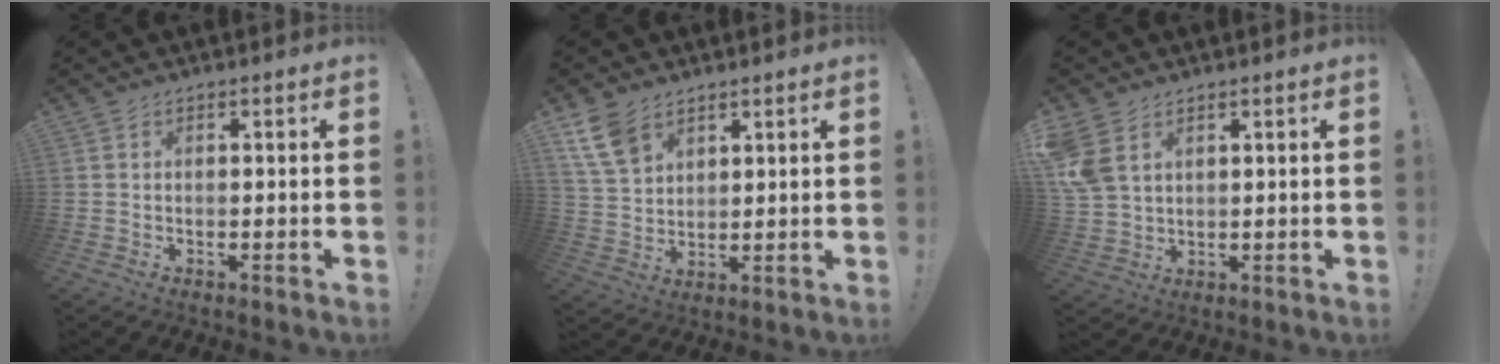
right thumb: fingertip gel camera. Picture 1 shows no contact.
{"total": 10.1, "force": [6.5, 6.1, 4.7], "torque": [-0.087, -0.024, 0.130]}
{"total": 7.3, "force": [3.9, 4.7, 4.1], "torque": [-0.084, -0.015, 0.077]}